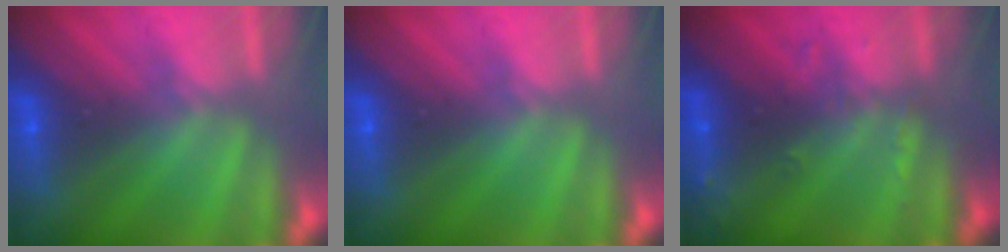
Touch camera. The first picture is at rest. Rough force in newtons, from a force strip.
{"total": 0.0}
{"total": 2.8}